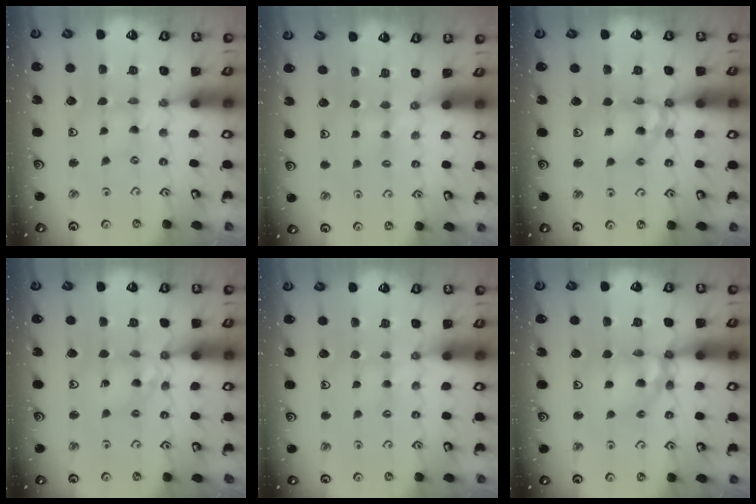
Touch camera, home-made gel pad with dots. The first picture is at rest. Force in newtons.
{"total": 3.6, "press": 3.6, "slide": 0.4}
{"total": 11.2, "press": 11.2, "slide": 0.9}
{"total": 8.7, "press": 8.6, "slide": 0.7}
{"total": 2.8, "press": 2.8, "slide": 0.5}
{"total": 13.5, "press": 13.5, "slide": 1.2}